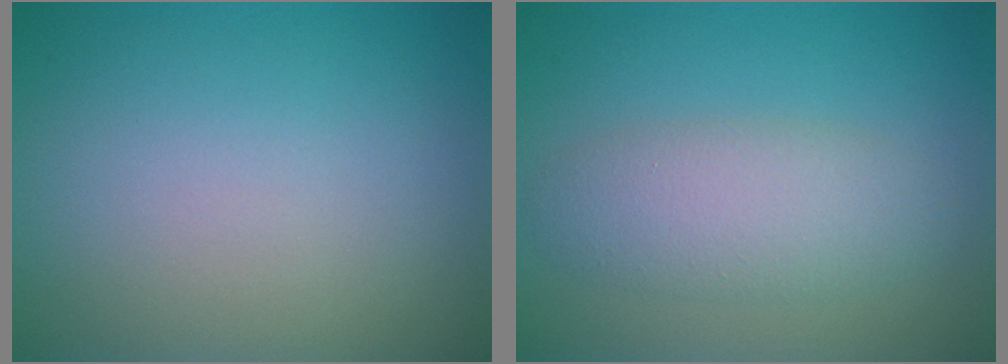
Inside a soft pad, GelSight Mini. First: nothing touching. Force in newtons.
{"total": 4.0, "press": 4.0, "slide": 0.1}